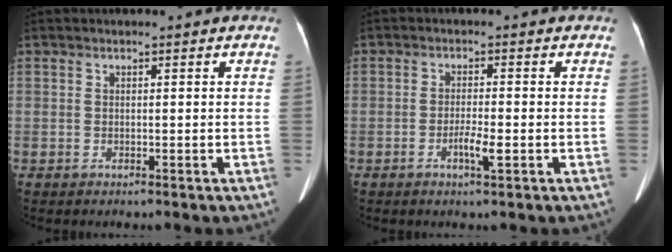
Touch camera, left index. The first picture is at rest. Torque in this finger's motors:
{"motor_torque": [-0.13, 0.06, 0.06, 0.00]}